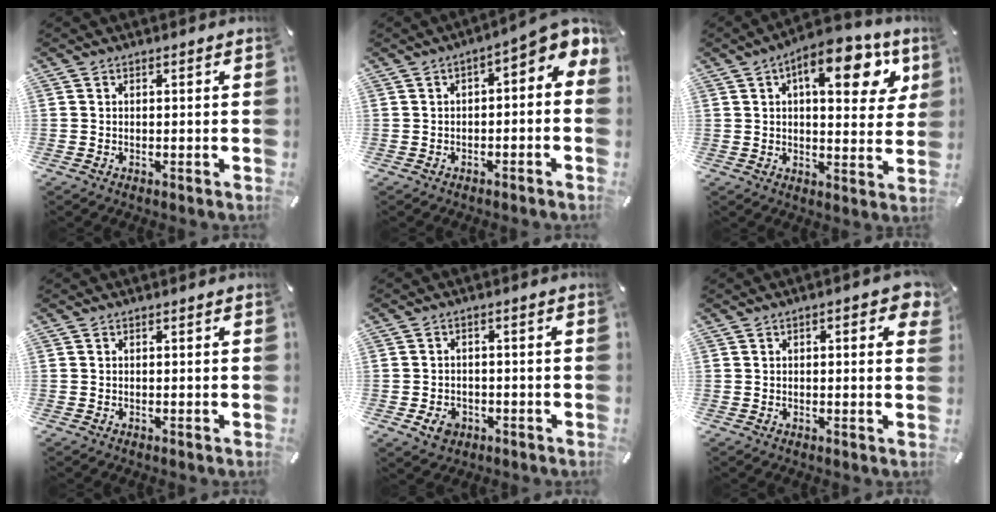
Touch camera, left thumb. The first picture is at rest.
{"total": 4.5, "force": [0.6, 2.4, 3.8], "torque": [-0.062, -0.010, 0.003]}
{"total": 15.2, "force": [7.2, 7.0, 11.5], "torque": [-0.143, -0.029, 0.111]}
{"total": 0.0}
{"total": 4.2, "force": [-1.9, 3.2, 1.8], "torque": [-0.034, 0.001, -0.037]}
{"total": 3.7, "force": [1.0, 1.5, 3.3], "torque": [-0.039, -0.001, 0.011]}